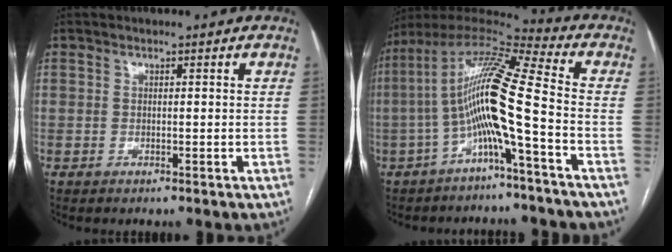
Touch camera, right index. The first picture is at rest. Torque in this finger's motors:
{"motor_torque": [2.14, 0.00, 1.05, 0.21]}